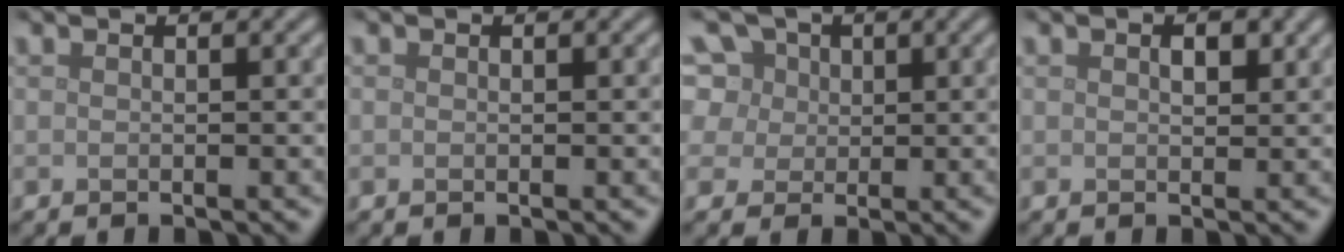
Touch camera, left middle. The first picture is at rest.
{"total": 0.0}
{"total": 10.7, "force": [5.2, 8.2, 4.5], "torque": [-0.110, 0.041, 0.070]}
{"total": 1.3, "force": [0.5, 0.7, 1.0], "torque": [-0.013, -0.002, 0.008]}